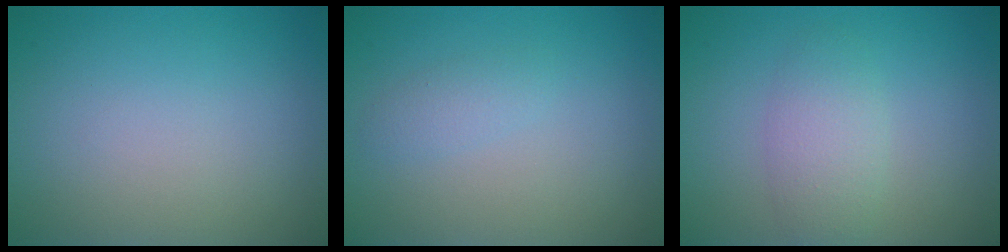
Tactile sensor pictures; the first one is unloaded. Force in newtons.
{"total": 1.2, "press": 1.2, "slide": 0.0}
{"total": 2.8, "press": 2.8, "slide": 0.1}